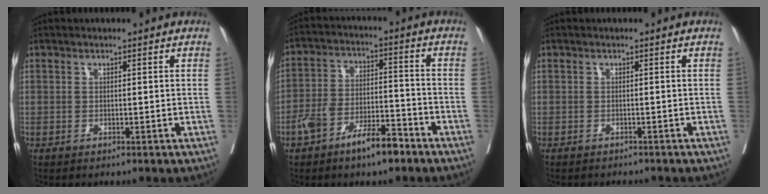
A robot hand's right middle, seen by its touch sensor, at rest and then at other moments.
{"total": 8.9, "force": [-5.9, 2.9, 6.1], "torque": [-0.118, 0.019, -0.100]}
{"total": 3.6, "force": [-3.3, 0.9, 0.9], "torque": [-0.016, -0.005, -0.041]}